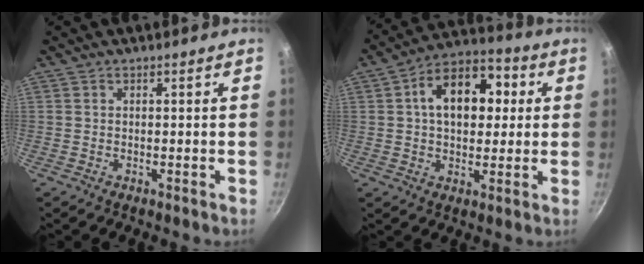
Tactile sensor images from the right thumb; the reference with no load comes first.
{"total": 14.7, "force": [2.8, 9.3, 11.1], "torque": [-0.137, 0.021, 0.034]}